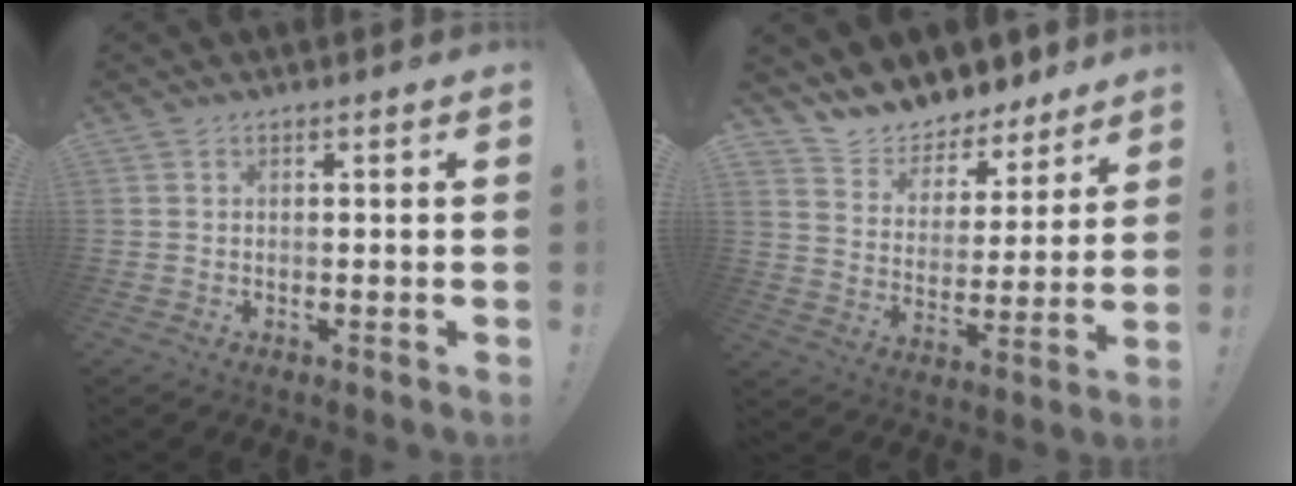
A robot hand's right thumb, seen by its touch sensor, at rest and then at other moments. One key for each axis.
{"total": 9.2, "fx": 8.5, "fy": 3.6, "fz": 0.5, "tx": -0.020, "ty": -0.083, "tz": 0.154}